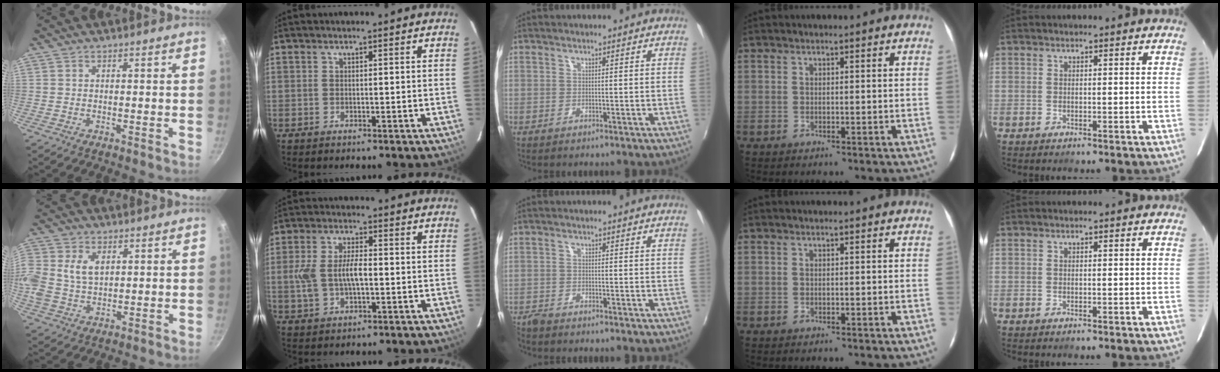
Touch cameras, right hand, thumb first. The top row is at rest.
{"thumb": {"total": 9.7, "force": [2.1, 6.9, 6.5], "torque": [-0.135, 0.002, 0.037]}, "index": {"total": 8.2, "force": [-0.8, 3.9, 7.1], "torque": [-0.149, 0.006, -0.011]}, "middle": {"total": 2.4, "force": [-2.3, 0.7, 0.4], "torque": [-0.018, -0.009, -0.048]}}